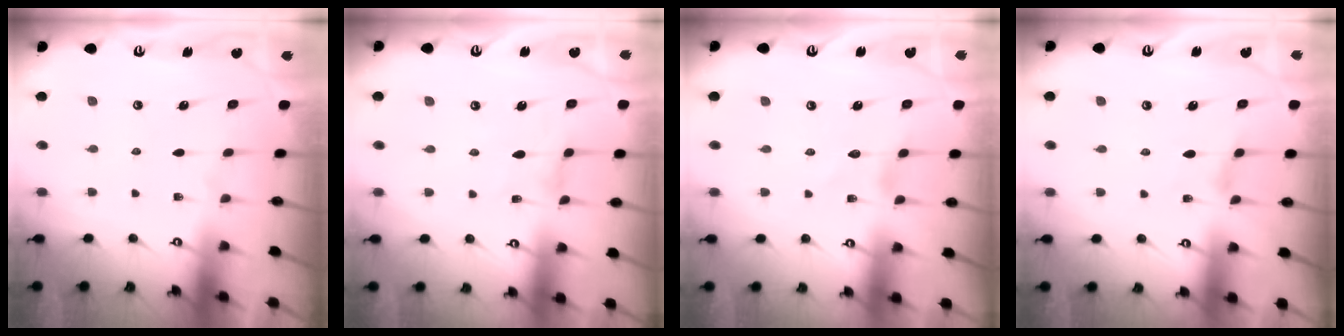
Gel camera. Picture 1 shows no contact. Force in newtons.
{"total": 0.6, "press": 0.5, "slide": 0.2}
{"total": 0.0}
{"total": 1.9, "press": 1.9, "slide": 0.4}